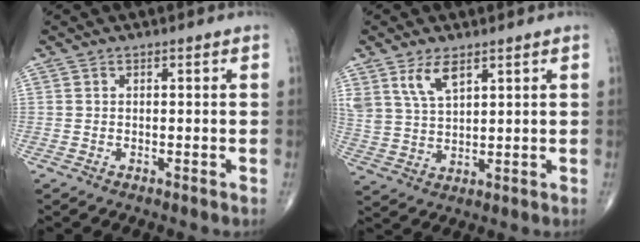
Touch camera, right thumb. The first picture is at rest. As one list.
[{"total": 6.5, "force": [3.9, 2.8, 4.4], "torque": [-0.081, -0.019, 0.084]}]